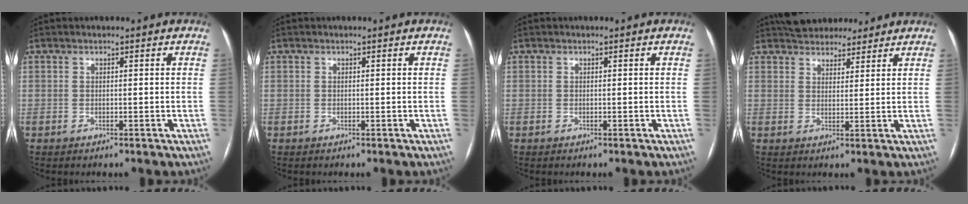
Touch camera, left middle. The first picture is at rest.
{"total": 0.0}
{"total": 0.0}
{"total": 8.9, "force": [7.9, 3.4, 2.3], "torque": [-0.024, 0.019, 0.114]}